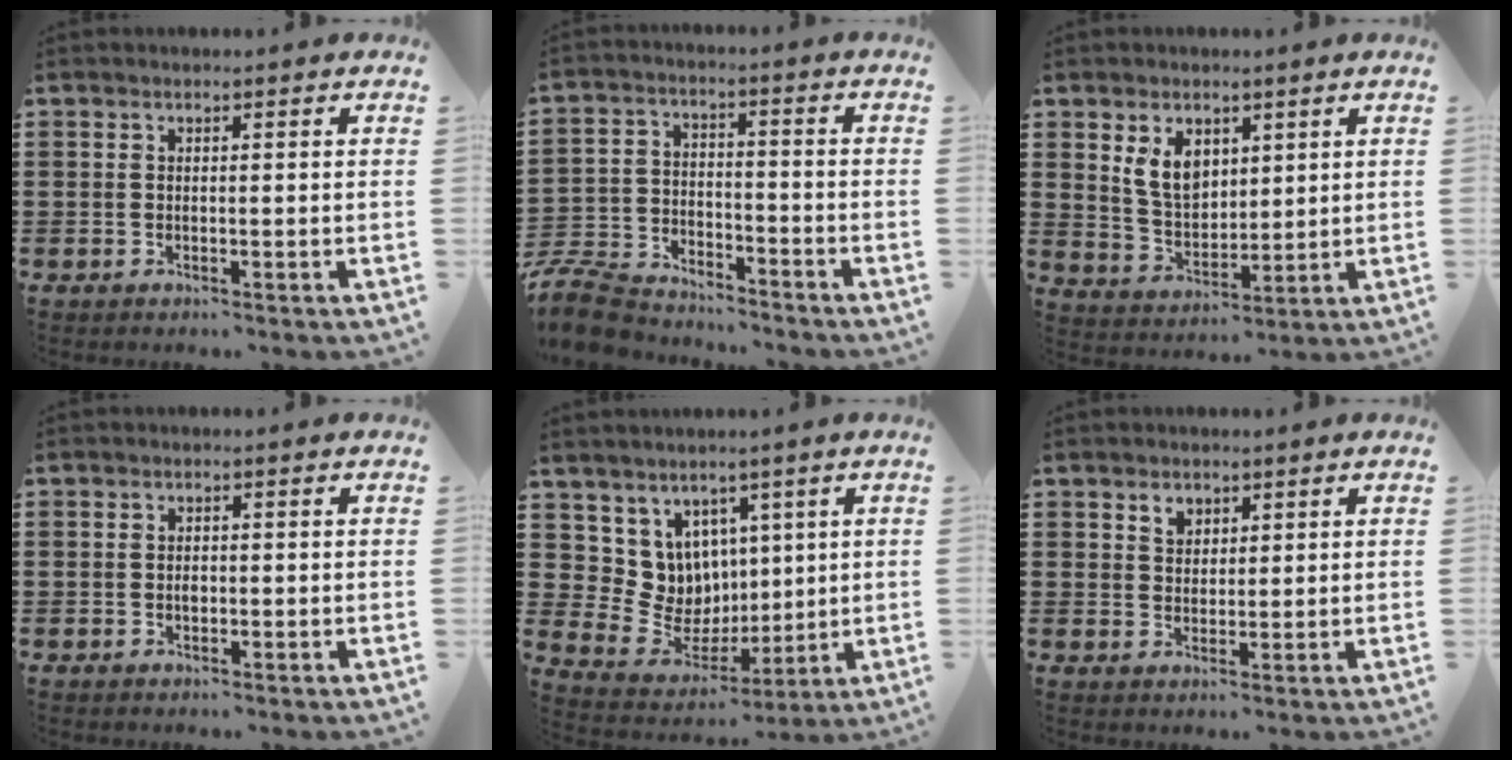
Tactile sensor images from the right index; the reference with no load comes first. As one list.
[{"total": 8.5, "force": [-8.1, 2.1, 1.6], "torque": [-0.054, 0.018, -0.165]}, {"total": 6.3, "force": [2.6, 4.2, 3.9], "torque": [-0.084, 0.010, 0.046]}, {"total": 1.1, "force": [-0.2, 0.8, 0.7], "torque": [-0.015, 0.003, -0.004]}, {"total": 8.0, "force": [2.7, 7.5, 1.1], "torque": [-0.067, -0.034, 0.059]}, {"total": 2.5, "force": [1.6, 1.8, 0.8], "torque": [-0.015, 0.002, 0.028]}]